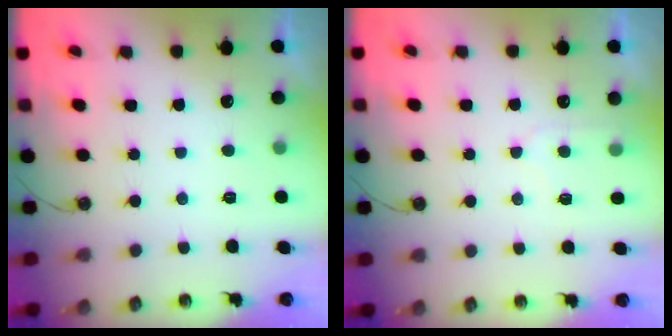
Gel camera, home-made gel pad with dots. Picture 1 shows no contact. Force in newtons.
{"total": 5.8, "press": 5.8, "slide": 0.6}